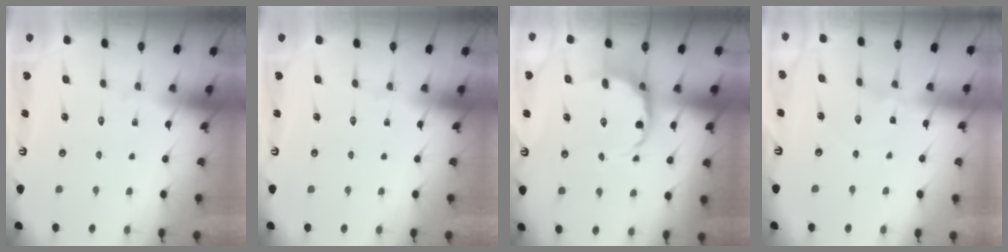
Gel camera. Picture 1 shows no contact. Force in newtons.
{"total": 0.0}
{"total": 7.3, "press": 6.7, "slide": 2.9}
{"total": 0.0}